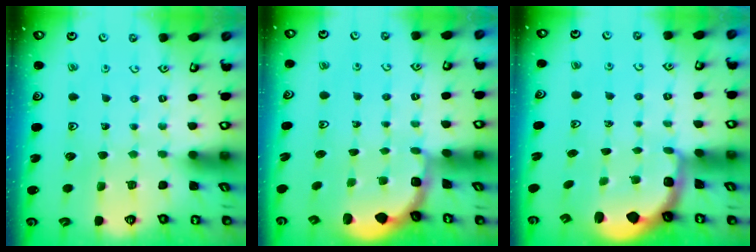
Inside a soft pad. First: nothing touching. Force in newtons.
{"total": 1.8, "press": 1.6, "slide": 0.7}
{"total": 2.1, "press": 1.4, "slide": 1.6}